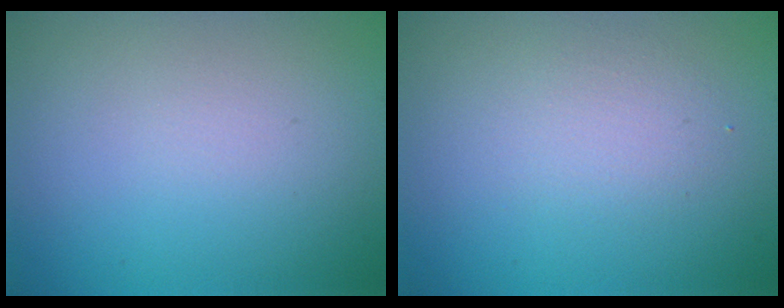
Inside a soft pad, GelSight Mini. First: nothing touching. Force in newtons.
{"total": 1.9, "press": 1.9, "slide": 0.1}